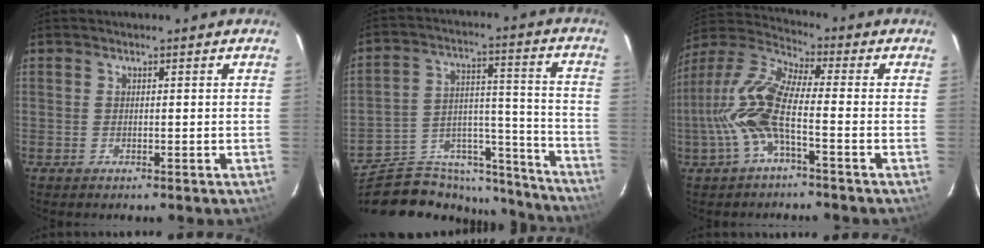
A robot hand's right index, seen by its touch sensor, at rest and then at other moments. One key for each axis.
{"total": 21.5, "fx": -19.1, "fy": 8.5, "fz": 5.1, "tx": -0.079, "ty": 0.068, "tz": -0.270}
{"total": 12.3, "fx": -3.2, "fy": 3.0, "fz": 11.5, "tx": -0.255, "ty": 0.006, "tz": -0.067}